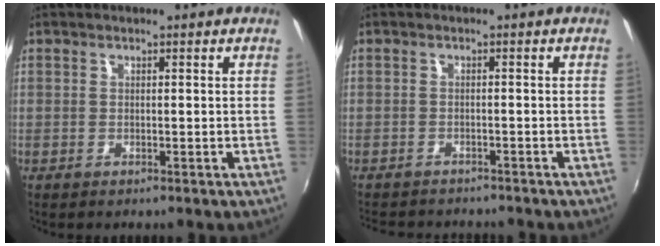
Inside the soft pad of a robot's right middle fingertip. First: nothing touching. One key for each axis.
{"total": 6.5, "fx": -6.0, "fy": 1.6, "fz": 1.8, "tx": -0.050, "ty": -0.015, "tz": -0.090}